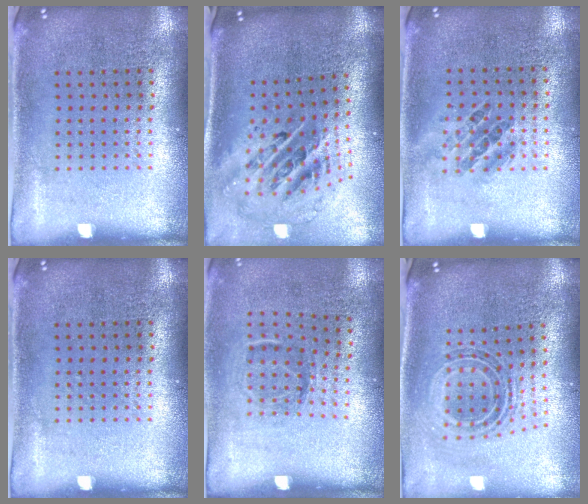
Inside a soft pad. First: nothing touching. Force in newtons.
{"total": 2.7, "press": 1.8, "slide": 1.9}
{"total": 0.9, "press": 0.7, "slide": 0.5}
{"total": 0.0}
{"total": 1.2, "press": 0.8, "slide": 0.8}
{"total": 0.9, "press": 0.9, "slide": 0.4}